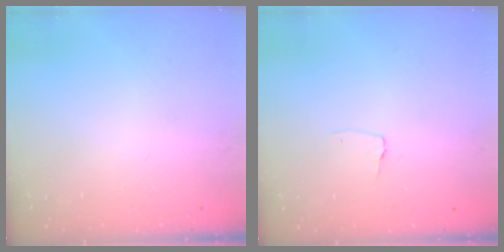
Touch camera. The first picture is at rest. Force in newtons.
{"total": 2.7, "press": 2.7, "slide": 0.3}